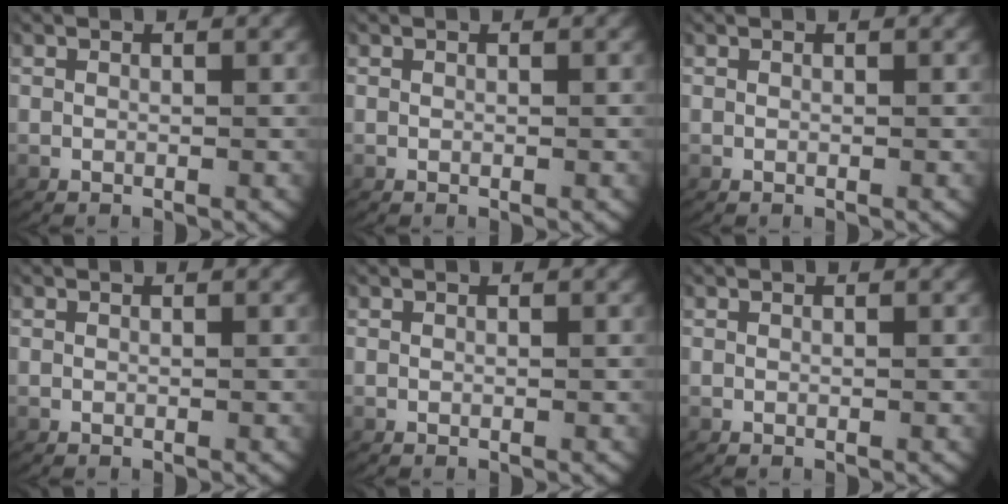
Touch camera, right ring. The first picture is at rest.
{"total": 0.0}
{"total": 0.0}
{"total": 0.0}
{"total": 0.0}
{"total": 0.0}